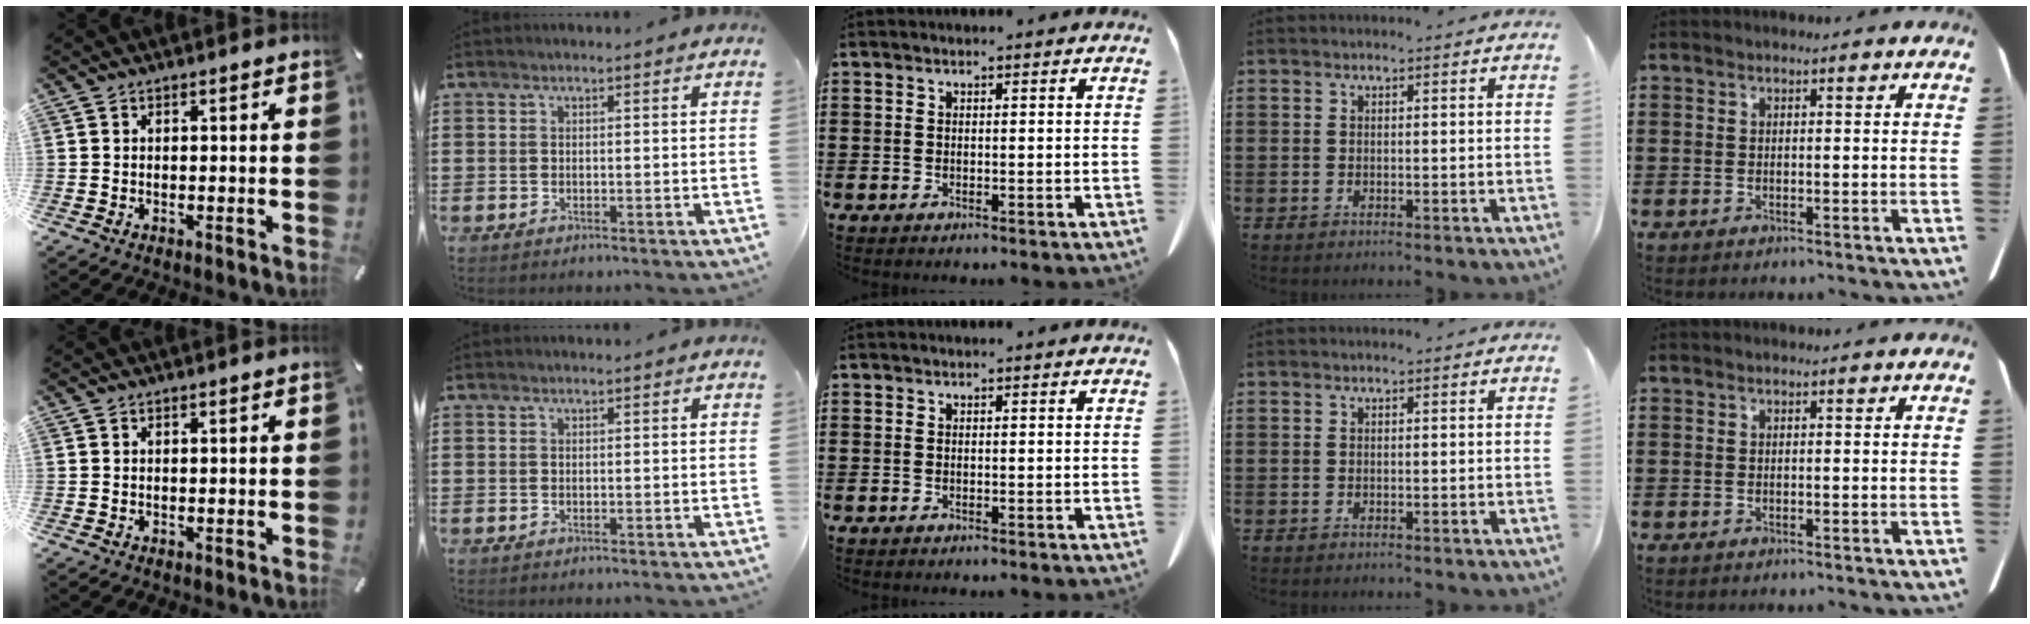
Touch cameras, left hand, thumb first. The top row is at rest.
{}